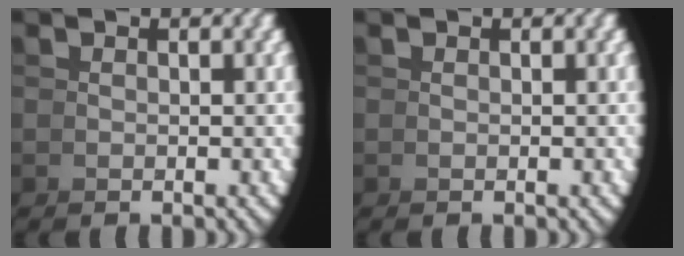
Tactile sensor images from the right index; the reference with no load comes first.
{"total": 0.0}